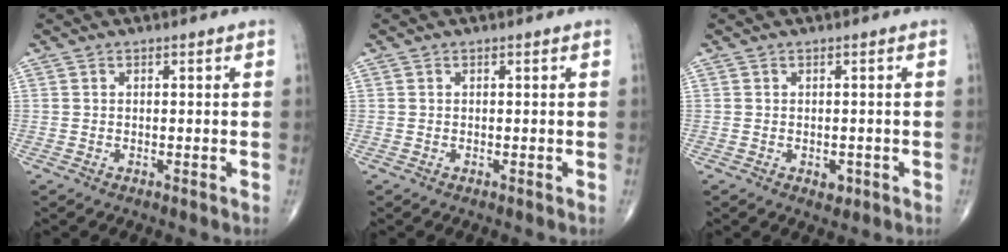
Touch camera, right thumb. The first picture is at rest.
{"total": 0.0}
{"total": 1.7, "force": [-0.6, 1.2, 1.1], "torque": [-0.008, 0.000, -0.005]}